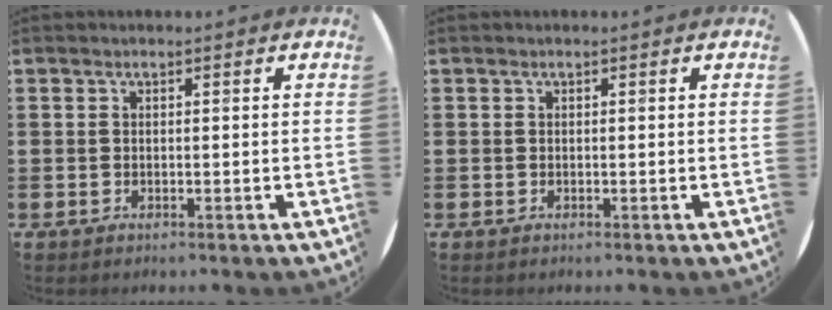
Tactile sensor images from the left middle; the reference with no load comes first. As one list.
[{"total": 0.0}]